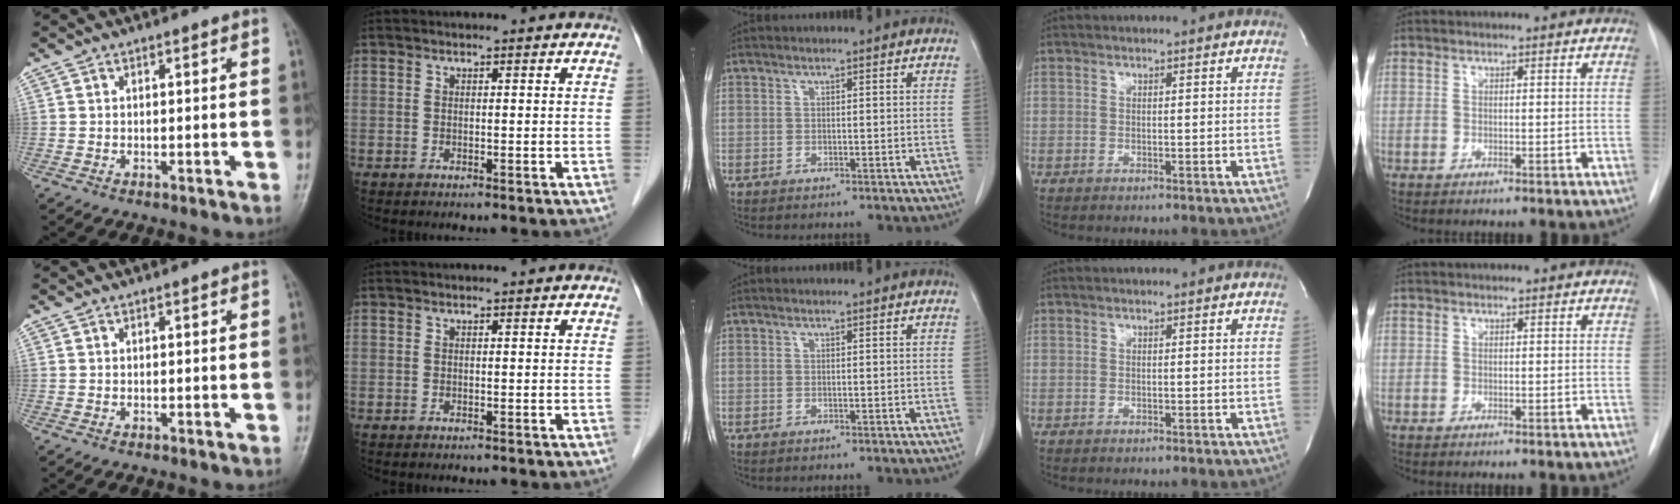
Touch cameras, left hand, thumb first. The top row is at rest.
{}